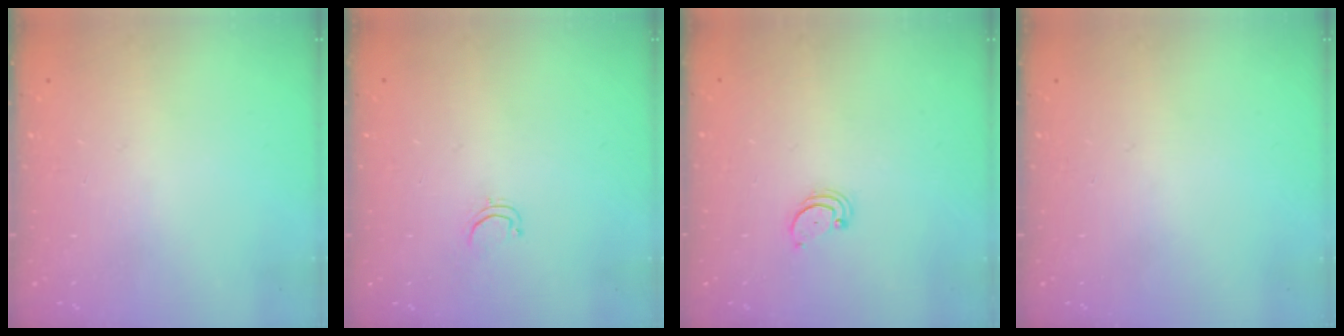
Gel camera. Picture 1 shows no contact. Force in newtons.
{"total": 3.3, "press": 3.2, "slide": 0.3}
{"total": 2.2, "press": 2.2, "slide": 0.2}
{"total": 0.0}